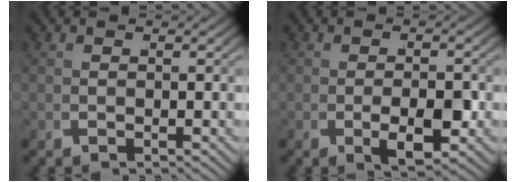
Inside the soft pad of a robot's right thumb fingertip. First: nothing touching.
{"total": 3.8, "force": [-0.5, 1.9, 3.3], "torque": [-0.056, -0.004, -0.010]}